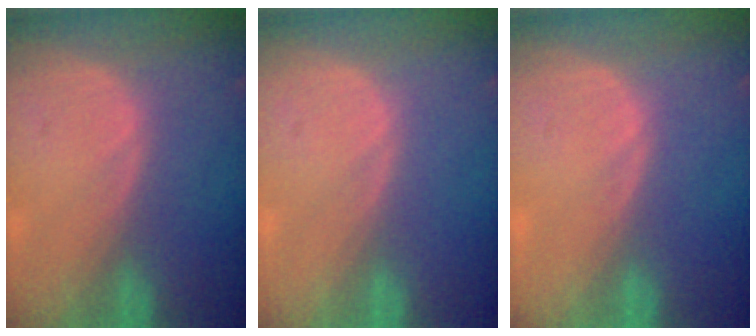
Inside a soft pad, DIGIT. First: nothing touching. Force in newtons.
{"total": 0.0}
{"total": 0.0}